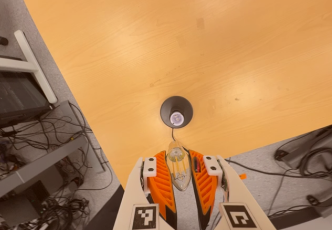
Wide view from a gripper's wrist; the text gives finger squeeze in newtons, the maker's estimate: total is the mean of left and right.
{"total": 22.2, "left": 25.9, "right": 18.4}